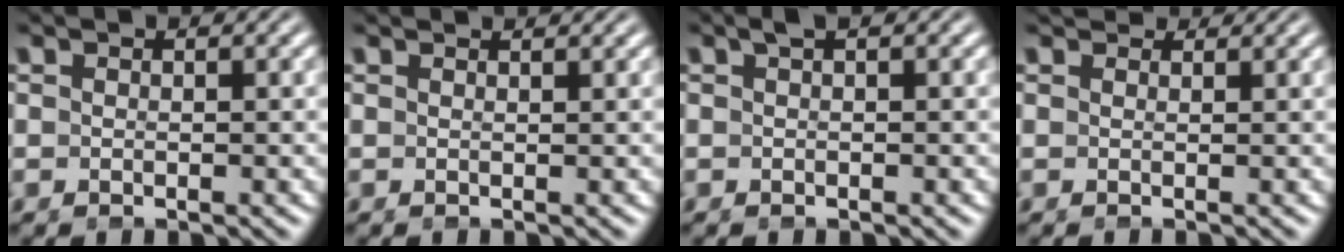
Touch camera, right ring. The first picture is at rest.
{"total": 1.1, "force": [0.9, -0.5, 0.0], "torque": [0.010, -0.001, 0.020]}
{"total": 0.9, "force": [0.2, 0.0, 0.9], "torque": [-0.014, 0.009, 0.000]}
{"total": 2.0, "force": [1.9, -0.1, 0.6], "torque": [0.004, 0.005, 0.031]}